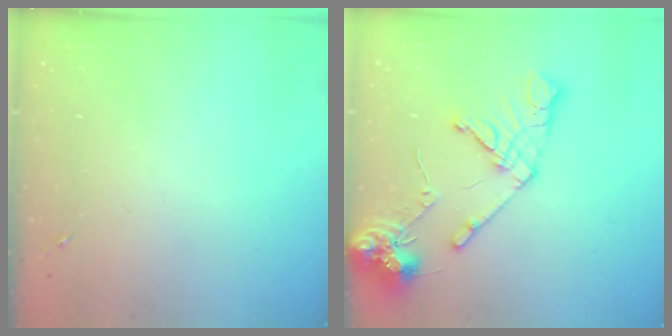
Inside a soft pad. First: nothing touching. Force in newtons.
{"total": 15.5, "press": 15.3, "slide": 2.3}